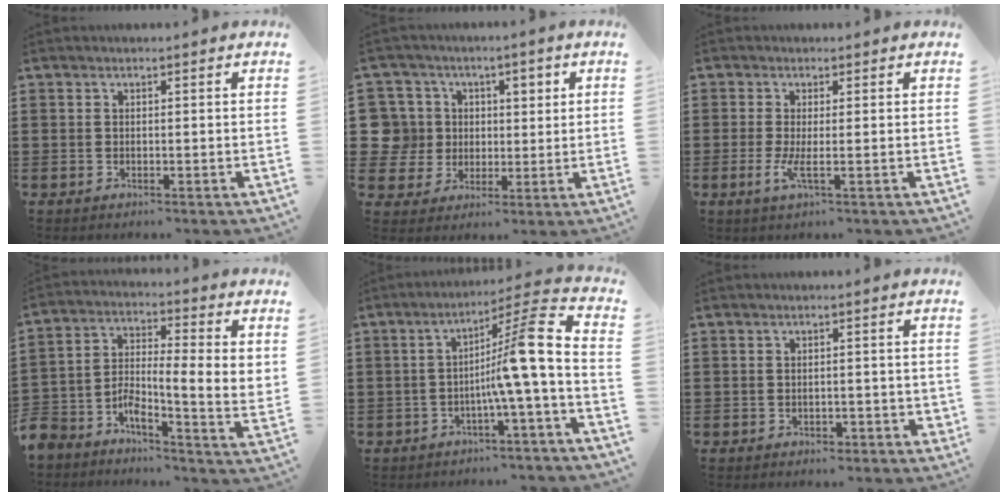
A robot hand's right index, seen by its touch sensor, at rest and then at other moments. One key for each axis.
{"total": 7.8, "fx": 1.5, "fy": 7.6, "fz": 1.4, "tx": -0.083, "ty": 0.015, "tz": 0.030}
{"total": 2.9, "fx": -0.4, "fy": 0.3, "fz": 2.8, "tx": -0.065, "ty": -0.010, "tz": -0.012}
{"total": 5.5, "fx": -1.8, "fy": 1.5, "fz": 5.0, "tx": -0.110, "ty": -0.026, "tz": -0.038}
{"total": 9.4, "fx": -2.2, "fy": -0.4, "fz": 9.2, "tx": -0.142, "ty": -0.036, "tz": -0.055}
{"total": 1.0, "fx": -0.5, "fy": 0.8, "fz": 0.4, "tx": -0.011, "ty": 0.000, "tz": -0.011}